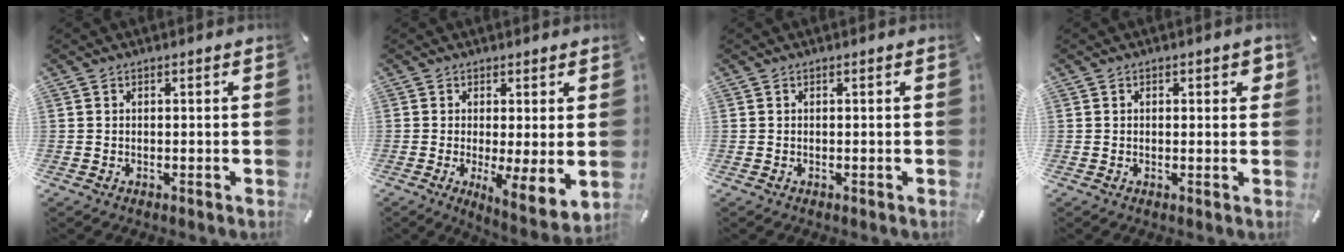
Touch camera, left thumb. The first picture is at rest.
{"total": 6.0, "force": [0.1, 1.2, 5.9], "torque": [-0.091, -0.029, 0.008]}
{"total": 0.0}
{"total": 1.7, "force": [0.5, 1.0, 1.3], "torque": [-0.011, -0.001, 0.003]}